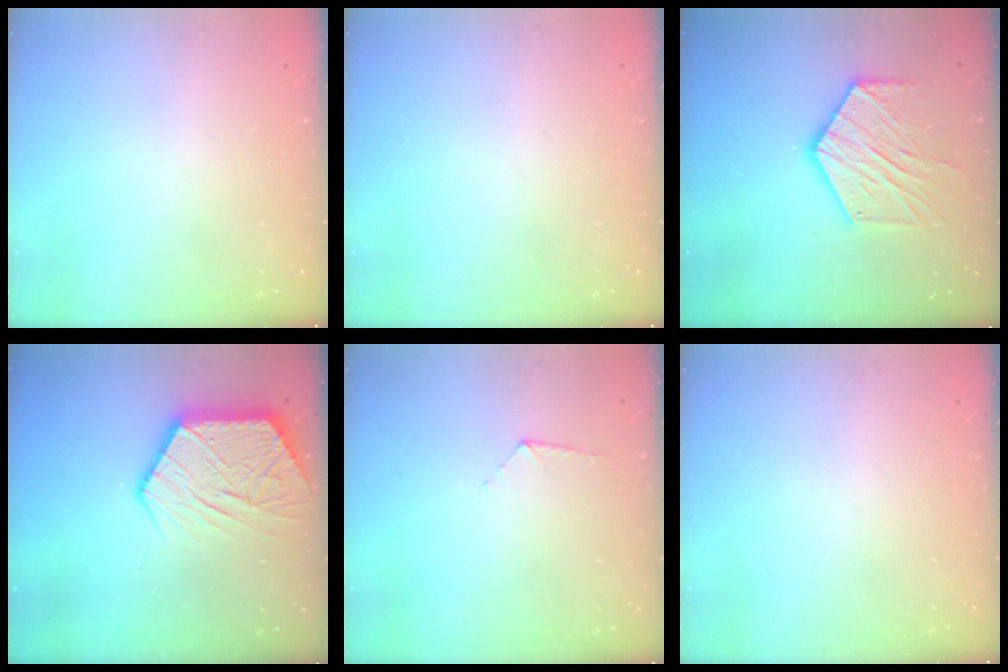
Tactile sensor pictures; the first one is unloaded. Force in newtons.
{"total": 0.0}
{"total": 14.7, "press": 14.6, "slide": 1.2}
{"total": 16.5, "press": 16.4, "slide": 1.2}
{"total": 5.6, "press": 5.6, "slide": 0.5}
{"total": 0.0}